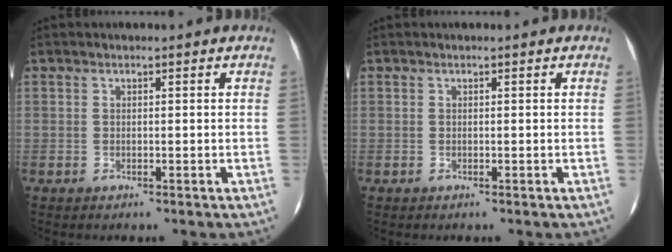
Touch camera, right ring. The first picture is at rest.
{"total": 0.0}